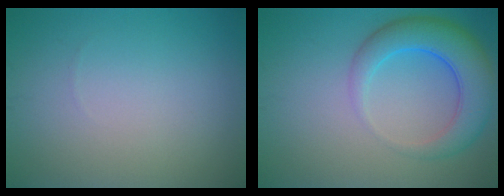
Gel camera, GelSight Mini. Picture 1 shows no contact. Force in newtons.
{"total": 6.2, "press": 6.2, "slide": 0.4}